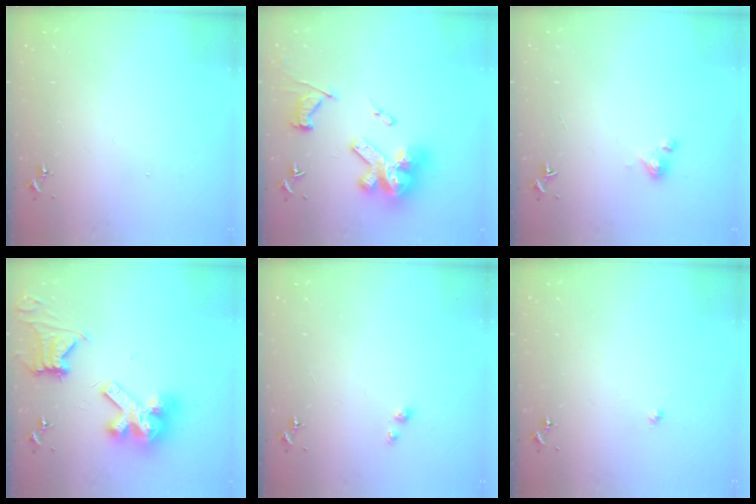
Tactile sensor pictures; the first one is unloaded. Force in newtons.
{"total": 24.1, "press": 24.0, "slide": 2.3}
{"total": 3.3, "press": 3.3, "slide": 0.3}
{"total": 15.4, "press": 15.3, "slide": 2.1}
{"total": 3.3, "press": 3.3, "slide": 0.3}
{"total": 2.0, "press": 2.0, "slide": 0.2}